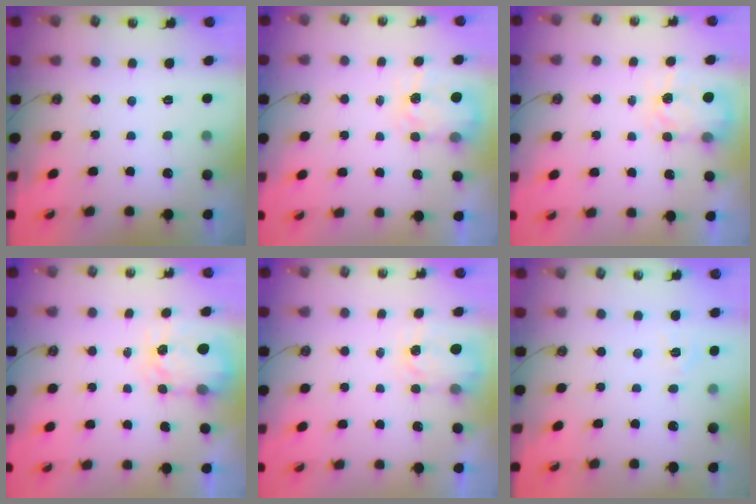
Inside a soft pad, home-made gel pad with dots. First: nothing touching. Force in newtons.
{"total": 4.0, "press": 3.9, "slide": 0.7}
{"total": 4.0, "press": 3.9, "slide": 0.7}
{"total": 3.7, "press": 3.7, "slide": 0.5}
{"total": 3.3, "press": 3.3, "slide": 0.4}
{"total": 3.9, "press": 3.9, "slide": 0.5}